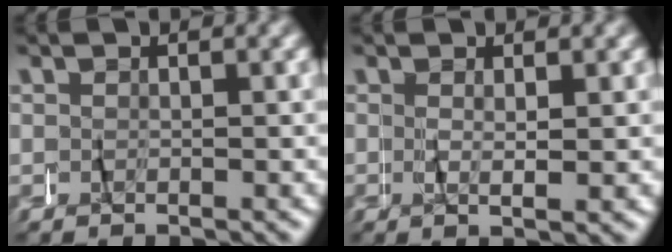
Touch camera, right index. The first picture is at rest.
{"total": 1.0, "force": [0.2, -0.6, 0.7], "torque": [-0.018, -0.001, 0.007]}